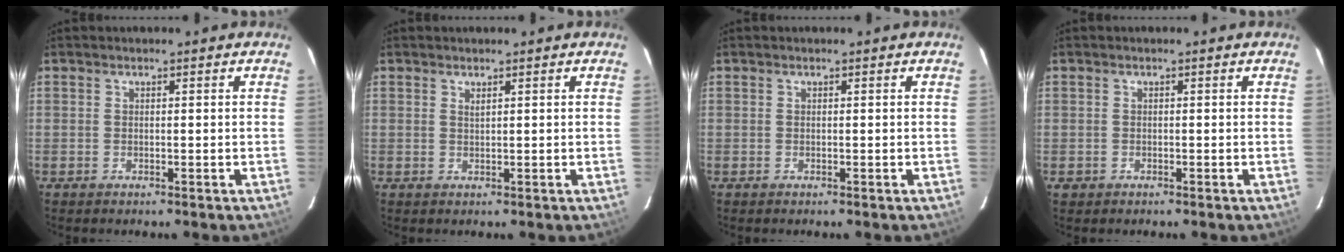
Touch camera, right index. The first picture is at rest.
{"total": 0.7, "force": [0.6, 0.1, 0.5], "torque": [-0.007, 0.000, 0.011]}
{"total": 0.0}
{"total": 1.4, "force": [-0.5, 1.3, 0.1], "torque": [-0.004, 0.002, -0.005]}